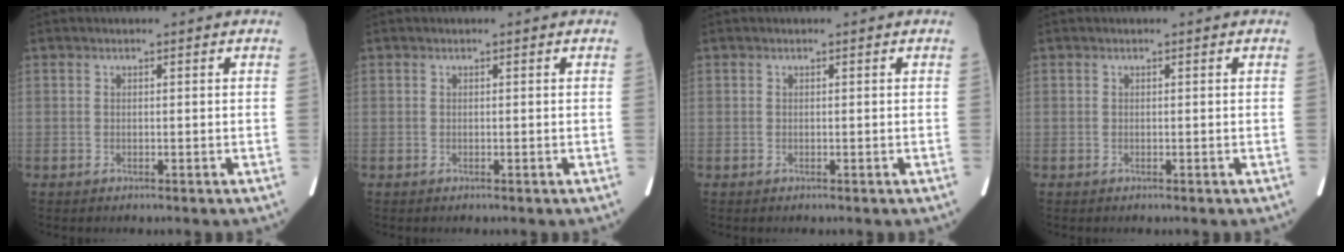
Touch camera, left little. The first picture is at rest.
{"total": 0.0}
{"total": 0.0}
{"total": 0.0}